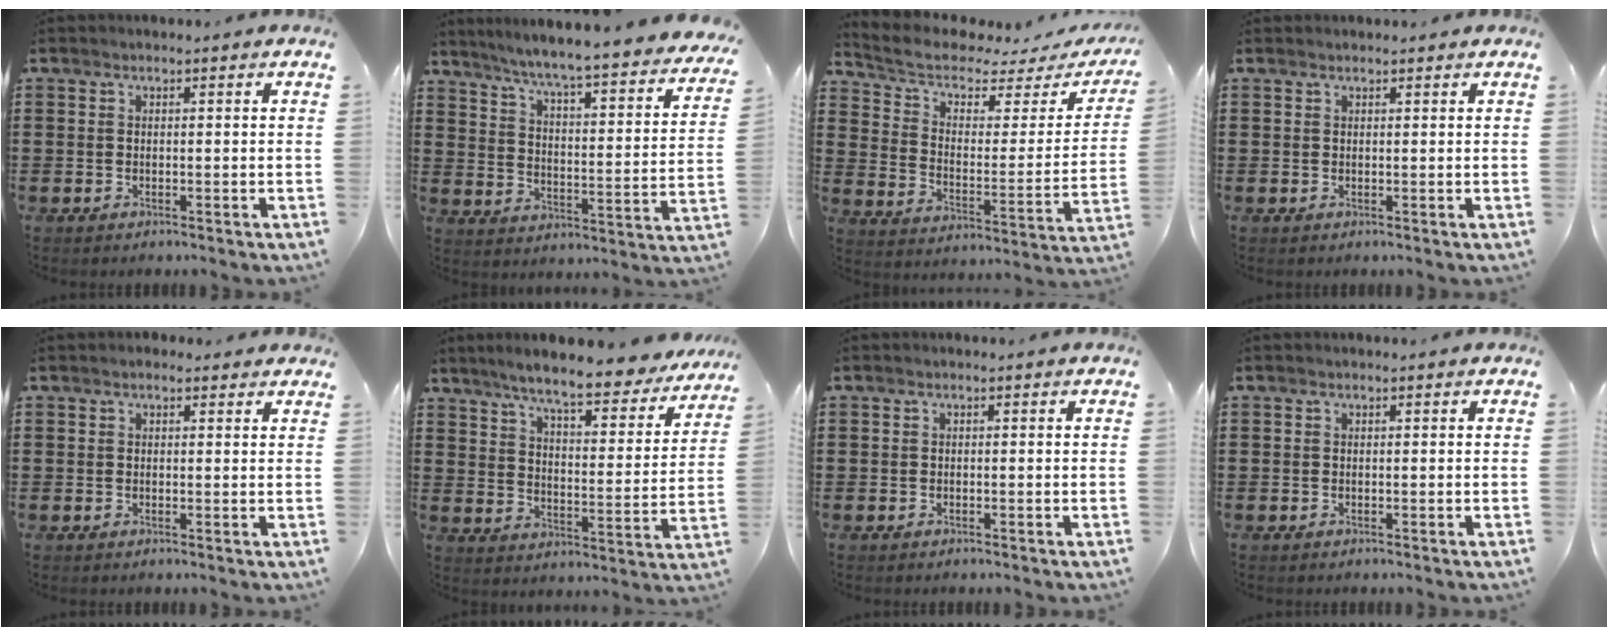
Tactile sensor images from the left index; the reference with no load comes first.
{"total": 4.9, "force": [4.2, -1.0, 2.4], "torque": [-0.068, -0.047, 0.060]}
{"total": 5.3, "force": [4.1, 2.1, 2.6], "torque": [-0.076, -0.031, 0.066]}
{"total": 0.8, "force": [0.8, 0.1, 0.1], "torque": [-0.005, 0.000, 0.016]}
{"total": 1.3, "force": [1.2, 0.4, 0.5], "torque": [-0.011, 0.004, 0.022]}
{"total": 7.9, "force": [6.9, 0.0, 3.9], "torque": [-0.096, -0.044, 0.112]}
{"total": 0.0}
{"total": 0.0}